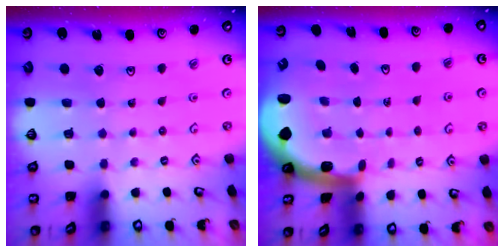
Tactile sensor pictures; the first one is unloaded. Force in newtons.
{"total": 2.6, "press": 2.6, "slide": 0.6}